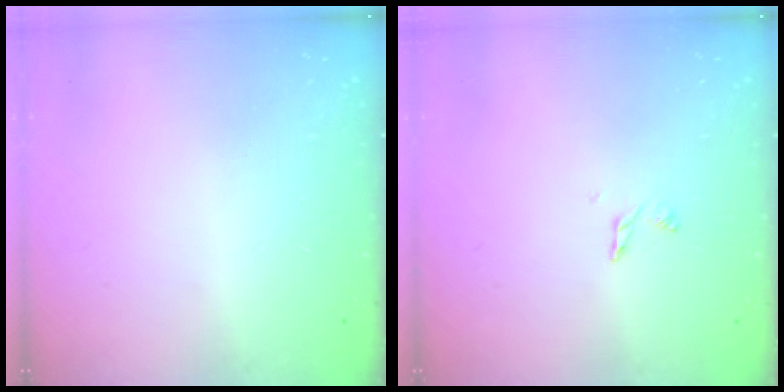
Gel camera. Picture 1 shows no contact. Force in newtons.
{"total": 2.8, "press": 2.8, "slide": 0.2}